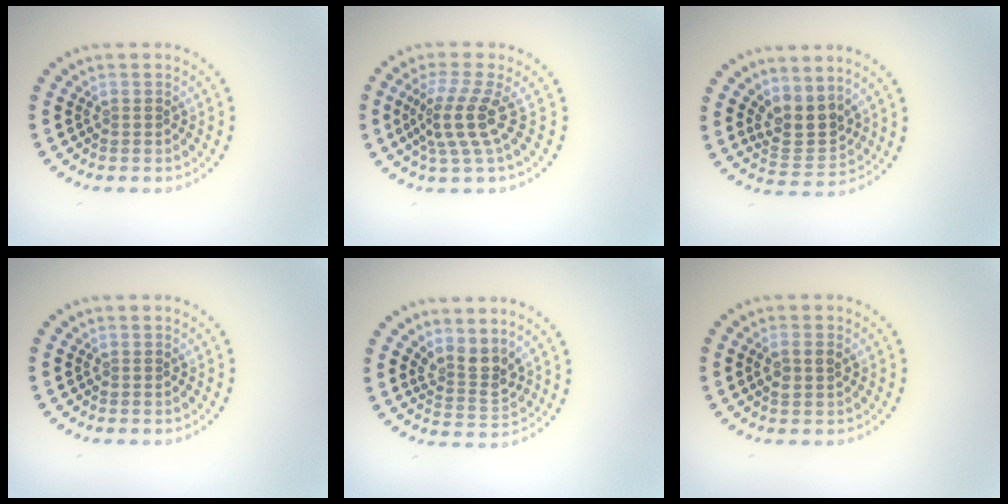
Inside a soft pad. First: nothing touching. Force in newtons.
{"total": 3.8, "press": 2.7, "slide": 2.7}
{"total": 3.2, "press": 2.8, "slide": 1.7}
{"total": 0.0}
{"total": 2.8, "press": 2.1, "slide": 1.8}
{"total": 1.6, "press": 1.5, "slide": 0.4}